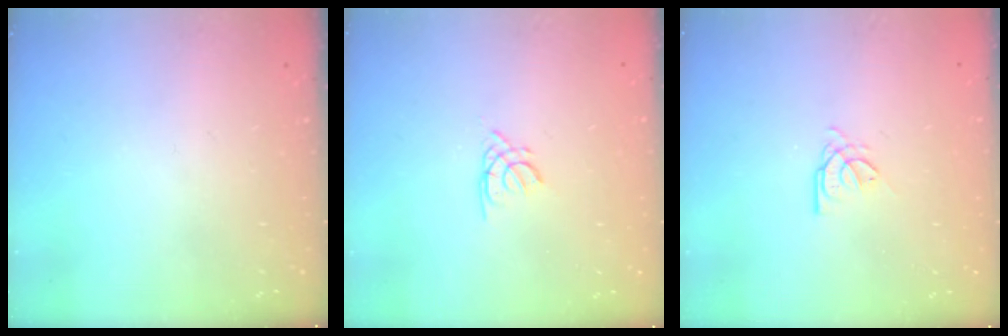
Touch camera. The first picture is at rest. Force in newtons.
{"total": 1.5, "press": 1.4, "slide": 0.3}
{"total": 3.0, "press": 3.0, "slide": 0.4}